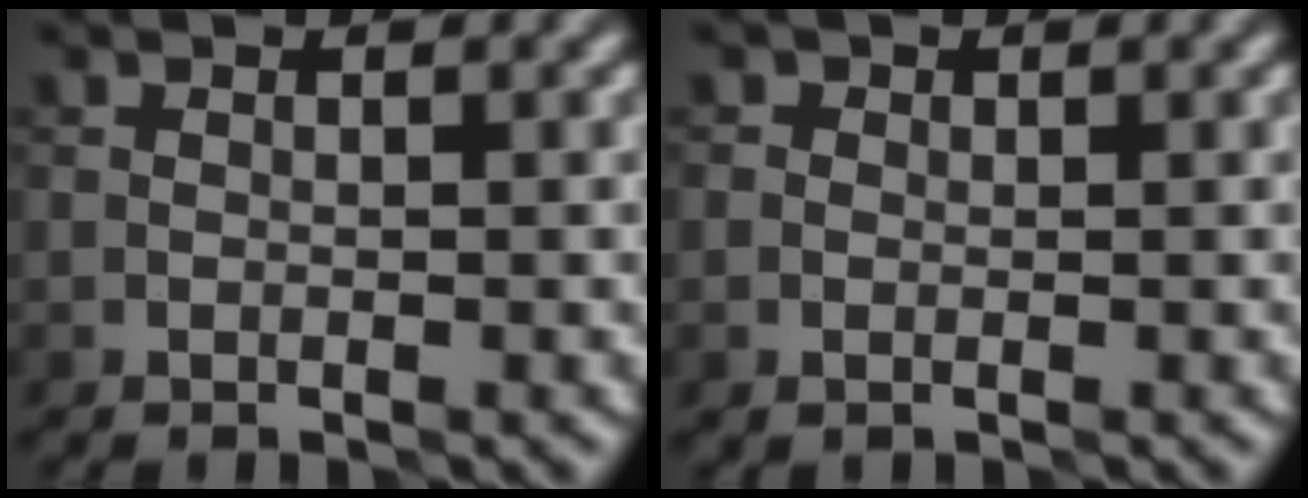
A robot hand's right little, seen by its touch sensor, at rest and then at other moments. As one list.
[{"total": 1.0, "force": [0.1, 0.9, 0.2], "torque": [-0.002, 0.000, -0.004]}]